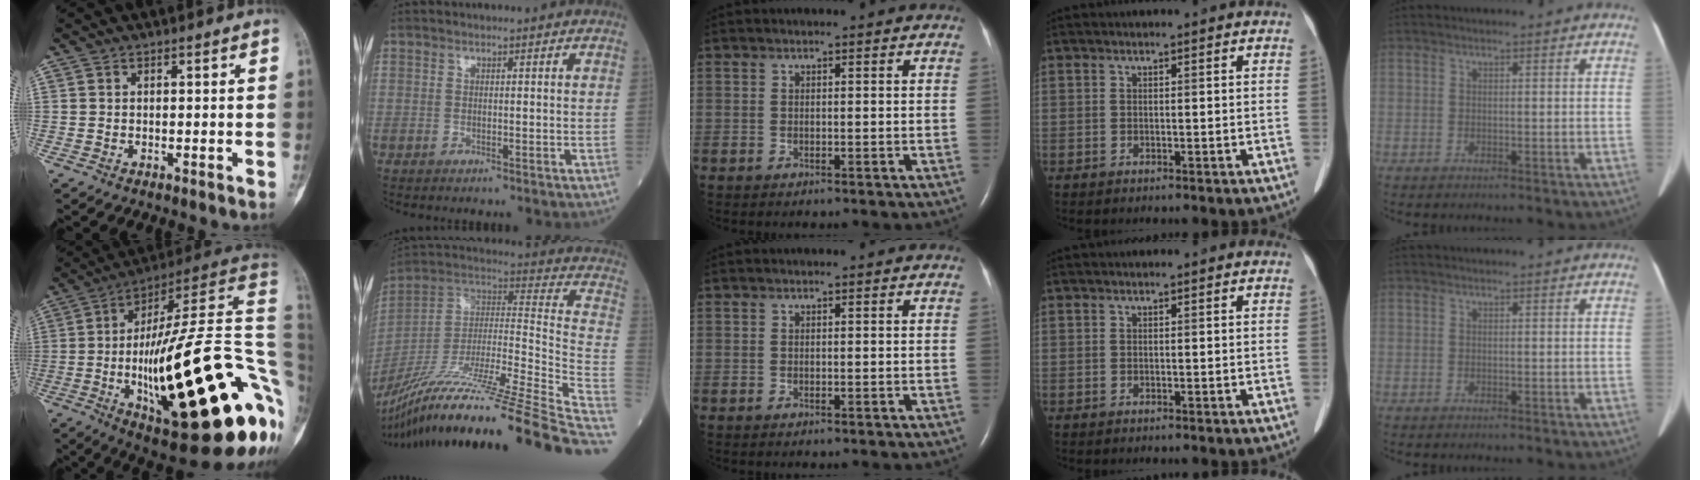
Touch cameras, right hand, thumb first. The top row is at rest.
{"thumb": {"total": 39.3, "force": [-6.7, 10.5, 37.2], "torque": [-0.471, 0.040, -0.099]}, "index": {"total": 37.1, "force": [-28.1, 0.7, 24.2], "torque": [-0.320, -0.060, -0.440]}}